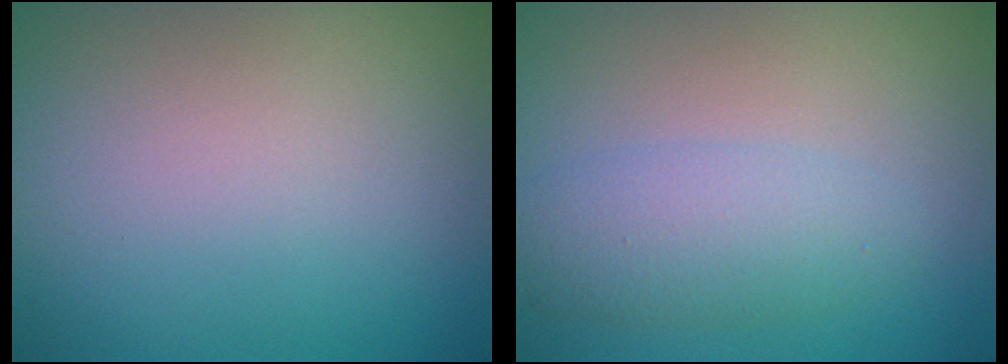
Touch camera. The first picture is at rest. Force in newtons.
{"total": 3.3, "press": 3.2, "slide": 0.1}